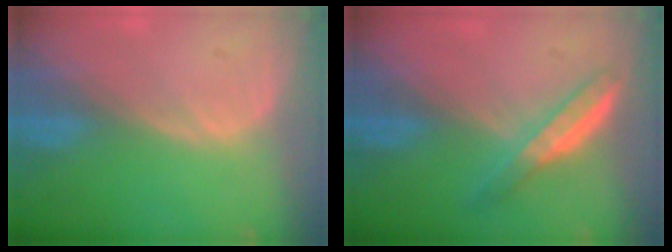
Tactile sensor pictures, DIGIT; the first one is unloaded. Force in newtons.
{"total": 4.9, "press": 4.5, "slide": 2.0}